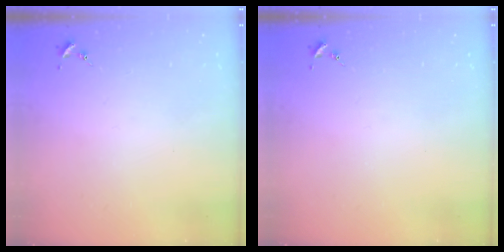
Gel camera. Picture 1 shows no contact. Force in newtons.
{"total": 0.0}